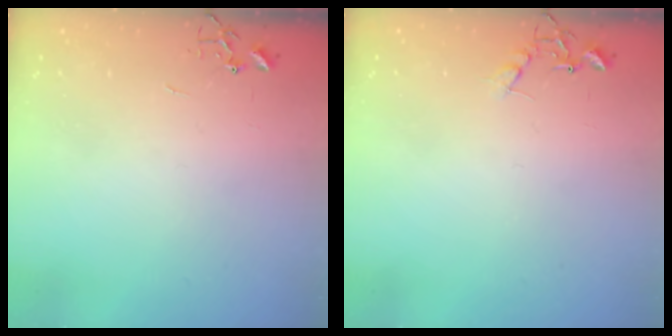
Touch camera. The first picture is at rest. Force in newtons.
{"total": 6.8, "press": 6.8, "slide": 0.3}